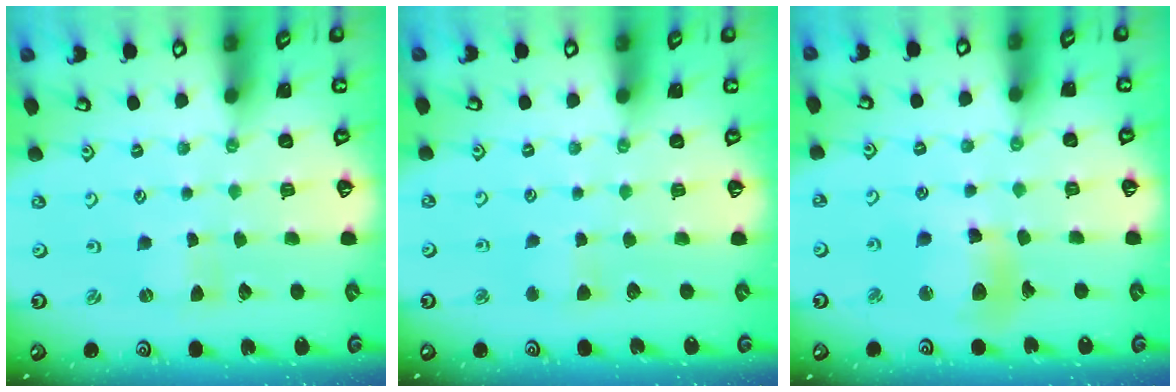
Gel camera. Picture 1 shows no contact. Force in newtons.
{"total": 2.8, "press": 2.8, "slide": 0.5}
{"total": 11.8, "press": 11.5, "slide": 2.5}